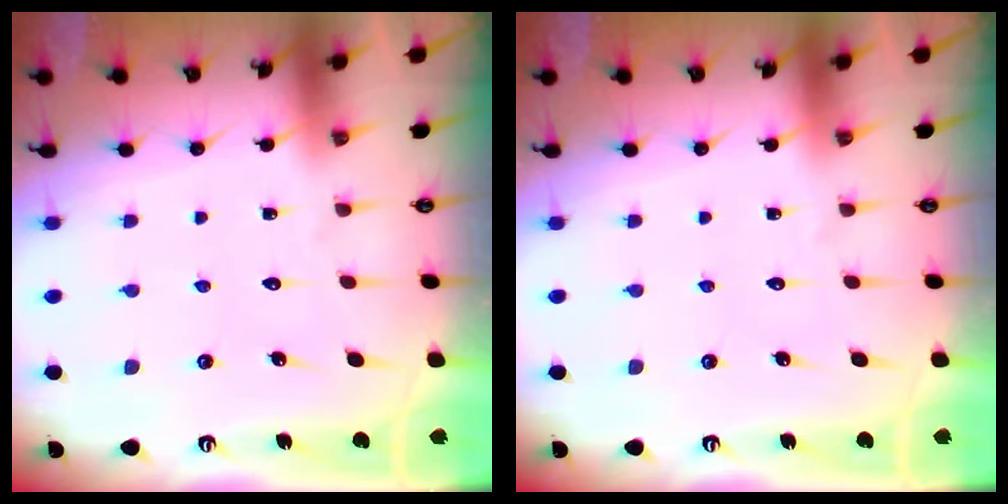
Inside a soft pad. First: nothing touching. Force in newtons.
{"total": 0.0}